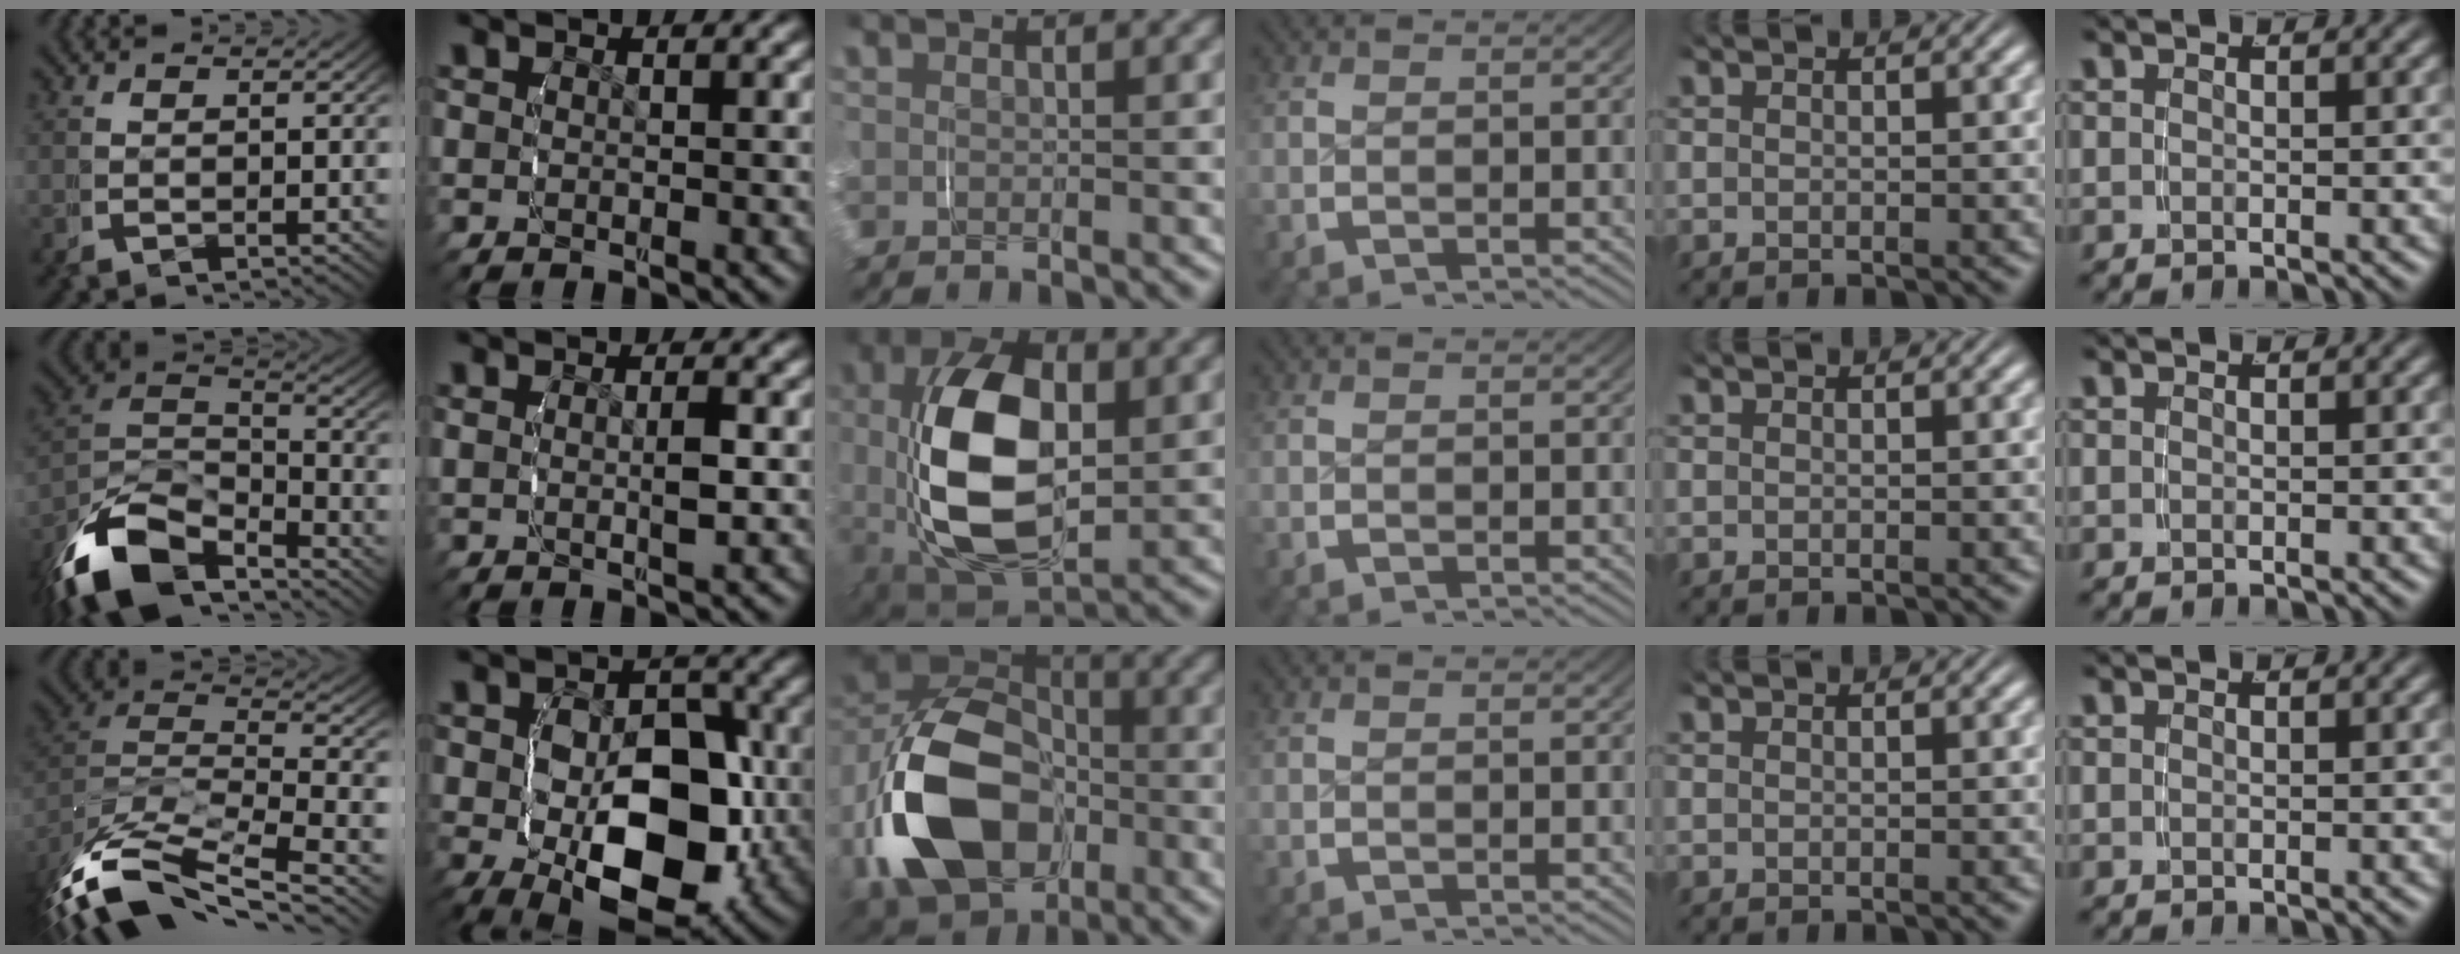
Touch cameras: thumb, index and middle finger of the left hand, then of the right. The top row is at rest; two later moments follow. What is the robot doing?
{"motion": "grasp_and_lifting", "object": "fork"}